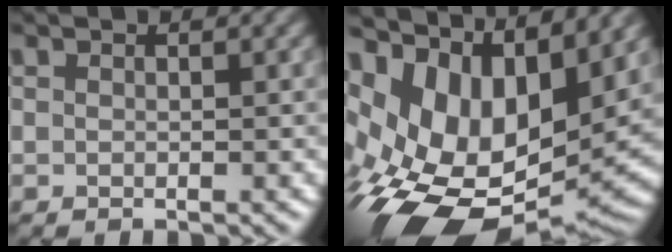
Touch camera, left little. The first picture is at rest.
{"total": 16.0, "force": [1.0, 9.8, 12.6], "torque": [-0.229, -0.001, 0.024]}